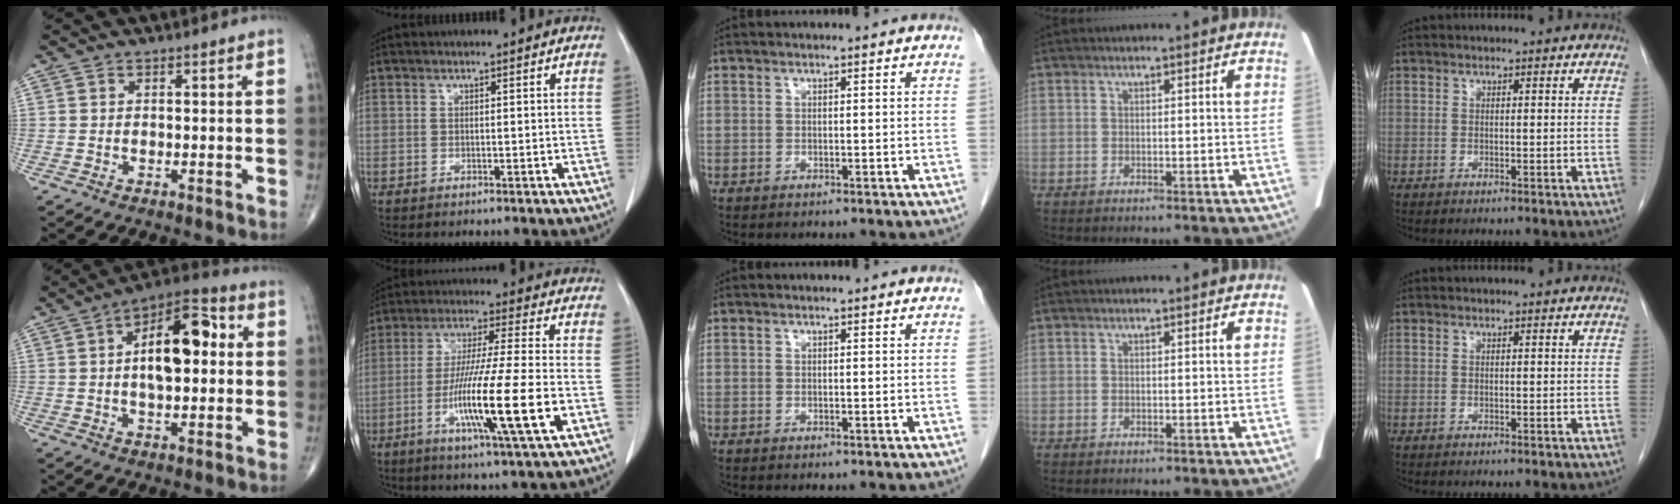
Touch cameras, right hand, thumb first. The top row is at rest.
{"thumb": {"total": 14.8, "force": [2.0, 7.2, 12.8], "torque": [-0.182, 0.023, 0.024]}, "index": {"total": 15.3, "force": [-4.6, -0.3, 14.6], "torque": [-0.273, -0.021, -0.085]}}